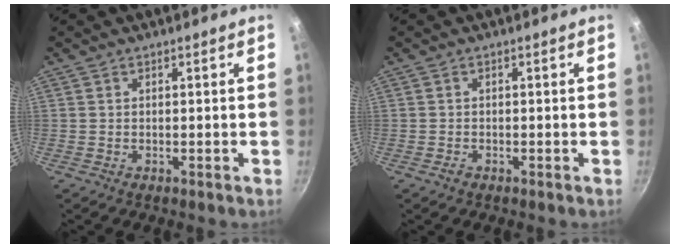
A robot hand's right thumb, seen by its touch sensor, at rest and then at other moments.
{"total": 1.0, "force": [-0.6, 0.6, 0.3], "torque": [-0.007, 0.003, -0.012]}